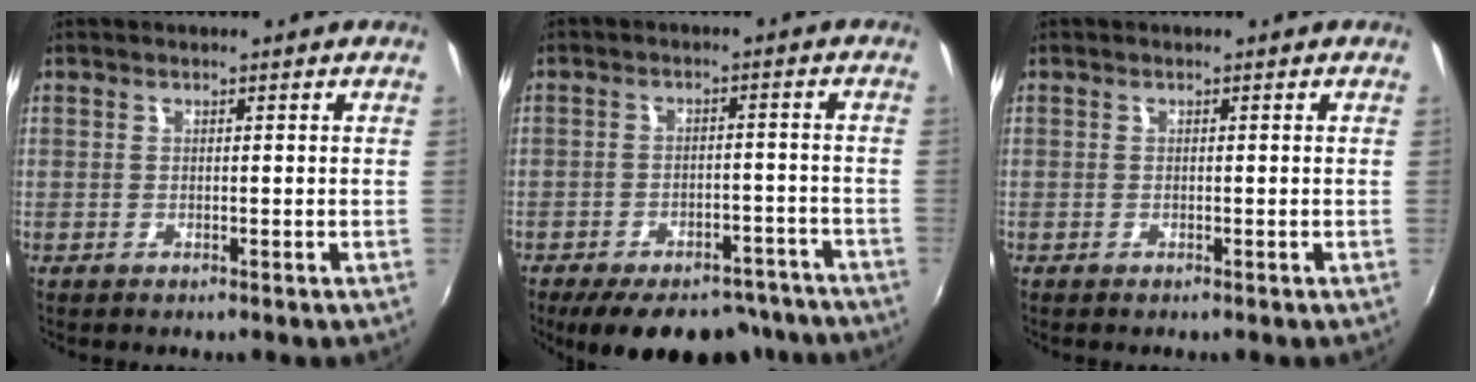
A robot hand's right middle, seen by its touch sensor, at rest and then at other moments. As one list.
[{"total": 17.3, "force": [-14.0, 7.1, 7.3], "torque": [-0.140, 0.001, -0.173]}, {"total": 0.0}]